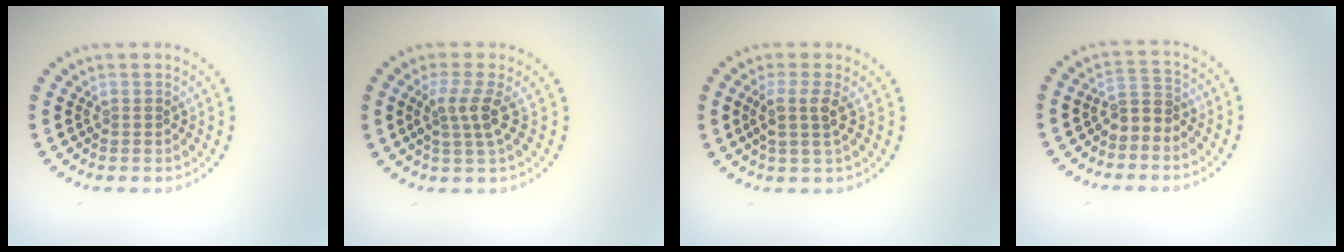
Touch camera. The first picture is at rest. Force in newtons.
{"total": 2.7, "press": 2.0, "slide": 1.8}
{"total": 2.5, "press": 2.0, "slide": 1.5}
{"total": 2.0, "press": 1.8, "slide": 1.0}